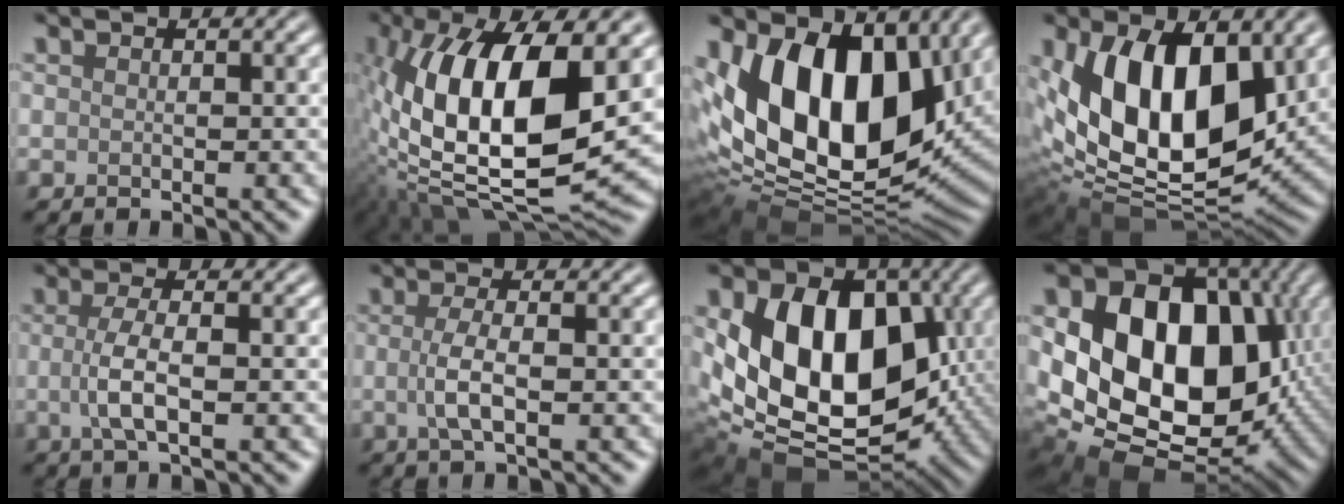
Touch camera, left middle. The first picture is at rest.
{"total": 16.5, "force": [0.7, 7.5, 14.7], "torque": [-0.276, -0.002, 0.000]}
{"total": 16.8, "force": [3.6, 10.3, 12.8], "torque": [-0.228, -0.005, 0.047]}
{"total": 14.2, "force": [3.0, 8.4, 11.1], "torque": [-0.193, -0.015, 0.048]}
{"total": 3.2, "force": [-0.3, 1.0, 3.0], "torque": [-0.065, -0.001, -0.007]}
{"total": 2.9, "force": [-0.2, 0.9, 2.7], "torque": [-0.059, -0.002, -0.006]}
{"total": 14.2, "force": [1.0, 10.1, 10.0], "torque": [-0.164, -0.016, 0.014]}
{"total": 17.9, "force": [1.7, 13.2, 12.0], "torque": [-0.201, -0.016, 0.040]}